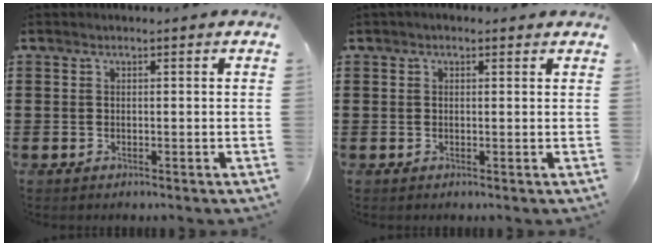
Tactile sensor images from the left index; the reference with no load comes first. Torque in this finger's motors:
{"motor_torque": [2.14, 0.00, 0.83, 0.14]}